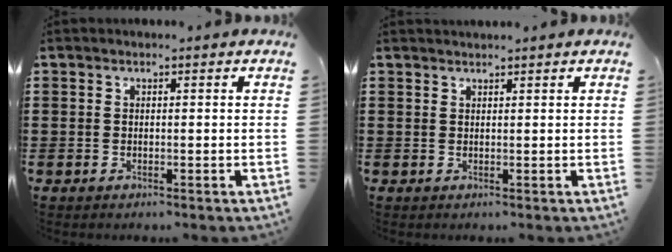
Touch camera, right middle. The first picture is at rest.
{"total": 0.9, "force": [0.9, 0.0, 0.1], "torque": [-0.003, -0.002, 0.018]}